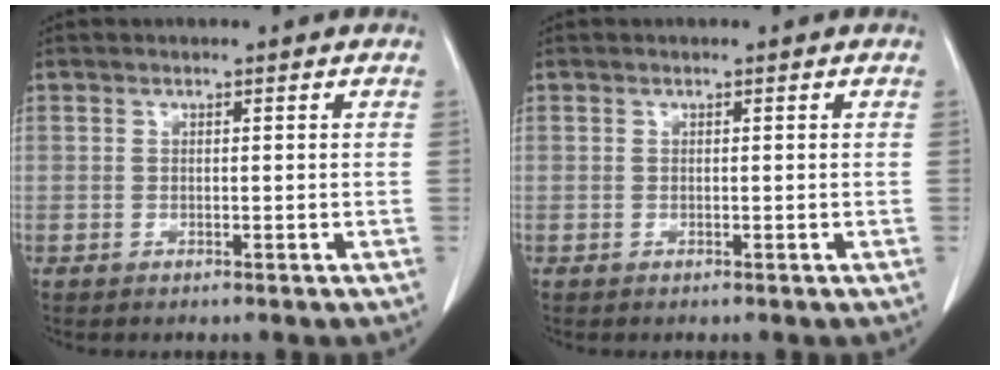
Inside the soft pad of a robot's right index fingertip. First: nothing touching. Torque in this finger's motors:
{"motor_torque": [0.00, 0.00, 0.00, 0.00]}